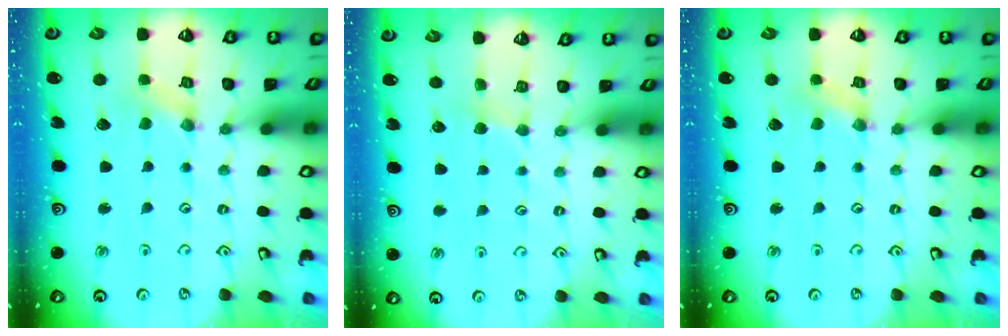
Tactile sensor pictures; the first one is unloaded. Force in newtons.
{"total": 2.2, "press": 2.2, "slide": 0.3}
{"total": 0.9, "press": 0.9, "slide": 0.3}